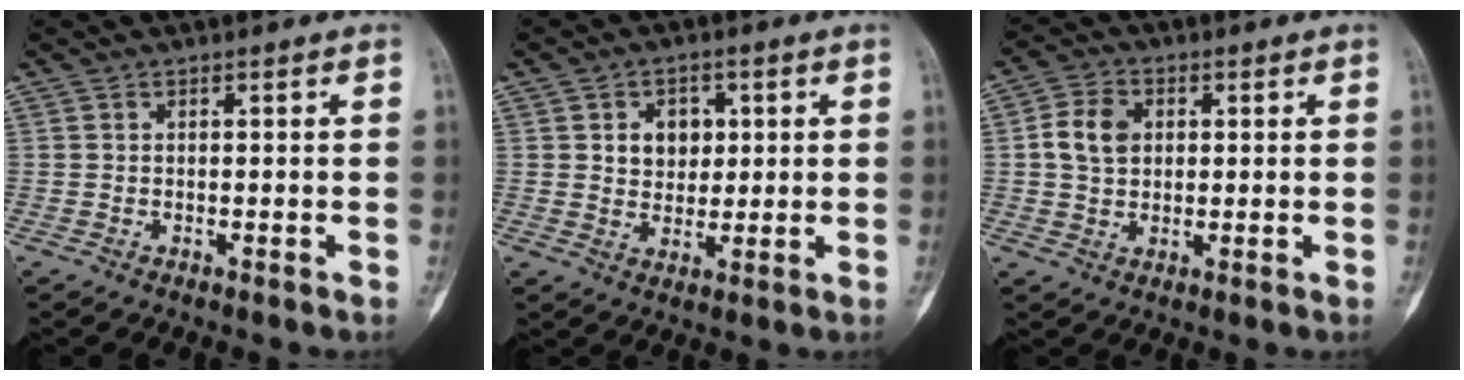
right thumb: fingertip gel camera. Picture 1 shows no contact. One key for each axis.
{"total": 6.1, "fx": 1.5, "fy": 4.8, "fz": 3.3, "tx": -0.018, "ty": -0.005, "tz": 0.024}
{"total": 6.8, "fx": 1.1, "fy": 5.2, "fz": 4.2, "tx": -0.067, "ty": 0.006, "tz": 0.016}